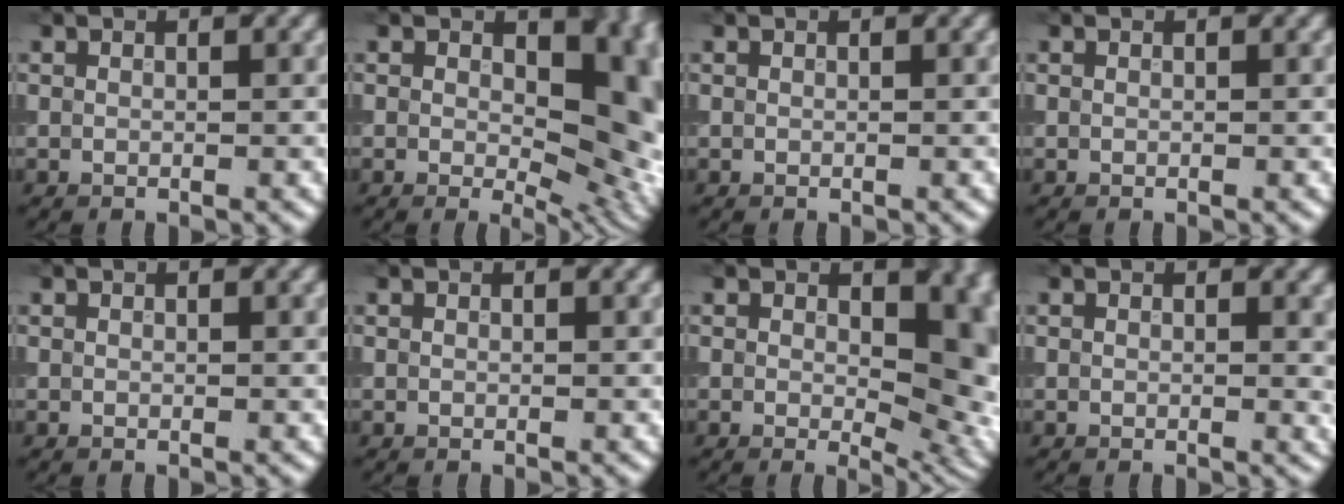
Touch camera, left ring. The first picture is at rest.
{"total": 10.6, "force": [0.5, 5.9, 8.8], "torque": [-0.089, -0.004, 0.017]}
{"total": 0.0}
{"total": 0.0}
{"total": 0.0}
{"total": 0.0}
{"total": 7.8, "force": [0.3, 4.1, 6.6], "torque": [-0.067, -0.001, 0.006]}
{"total": 1.5, "force": [0.4, 0.7, 1.3], "torque": [-0.011, -0.002, 0.009]}